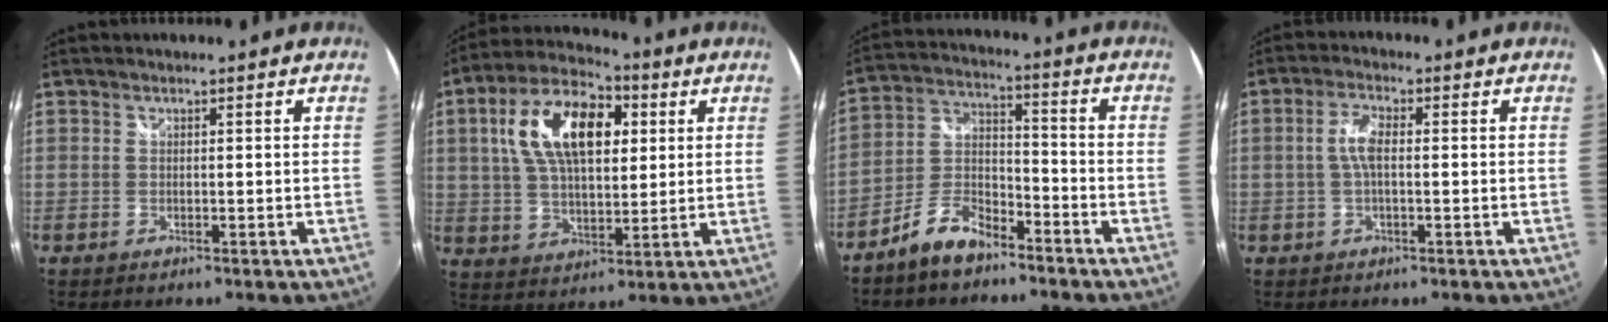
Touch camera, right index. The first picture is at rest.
{"total": 16.7, "force": [4.6, 8.7, 13.5], "torque": [-0.250, 0.033, 0.079]}
{"total": 8.7, "force": [-6.4, 3.7, 4.6], "torque": [-0.108, 0.021, -0.121]}
{"total": 4.0, "force": [-0.1, 1.4, 3.7], "torque": [-0.077, 0.006, -0.001]}